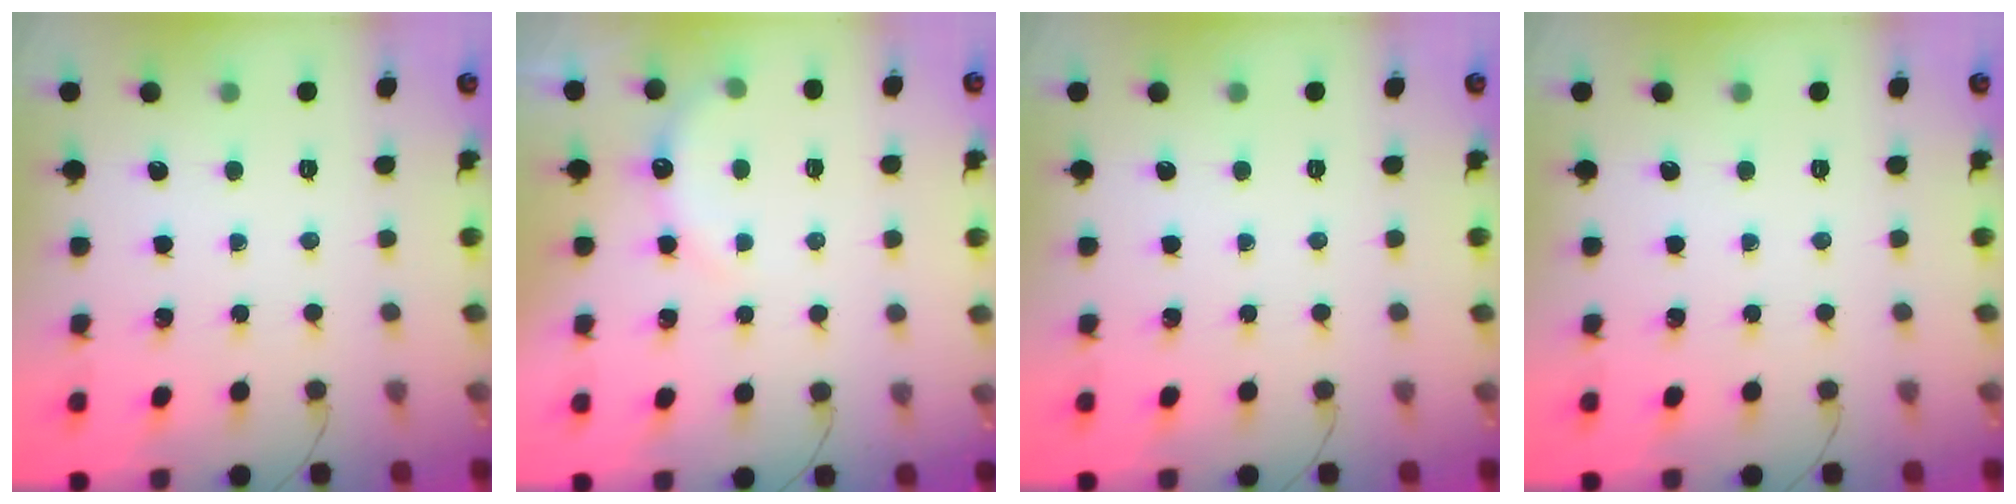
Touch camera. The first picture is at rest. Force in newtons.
{"total": 5.6, "press": 5.5, "slide": 1.3}
{"total": 0.0}
{"total": 0.0}